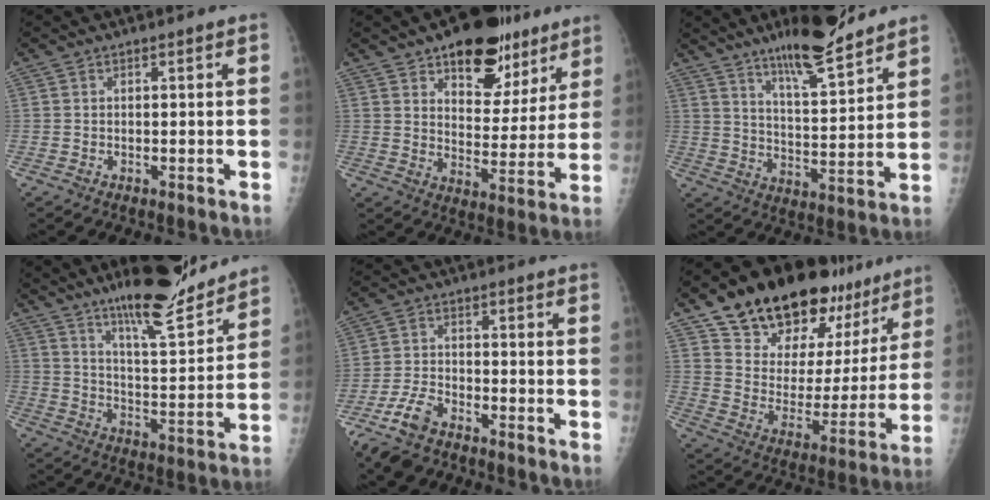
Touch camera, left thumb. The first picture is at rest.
{"total": 17.5, "force": [10.9, 9.3, 10.0], "torque": [-0.074, -0.050, 0.160]}
{"total": 14.3, "force": [10.9, 2.7, 8.9], "torque": [-0.127, -0.071, 0.182]}
{"total": 16.4, "force": [13.1, 2.8, 9.4], "torque": [-0.121, -0.087, 0.216]}
{"total": 8.0, "force": [-5.7, 4.0, 4.0], "torque": [-0.086, 0.017, -0.109]}
{"total": 26.2, "force": [19.0, 13.2, 12.4], "torque": [-0.157, -0.072, 0.290]}